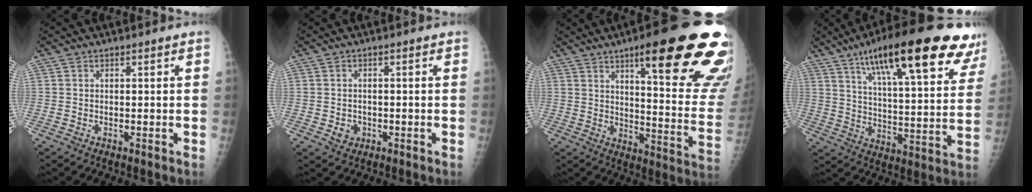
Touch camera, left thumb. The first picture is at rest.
{"total": 2.4, "force": [-0.7, 2.1, 0.8], "torque": [-0.003, 0.004, -0.004]}
{"total": 27.0, "force": [14.9, 5.4, 21.9], "torque": [-0.227, -0.057, 0.207]}
{"total": 27.8, "force": [17.0, 7.1, 20.8], "torque": [-0.281, -0.033, 0.250]}